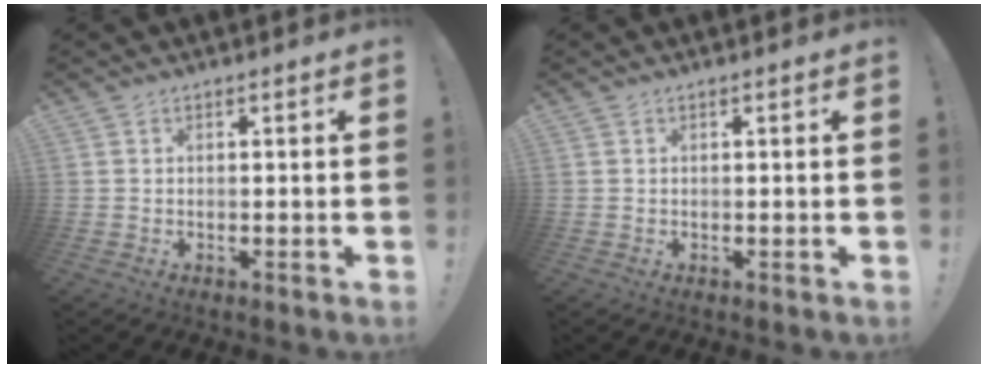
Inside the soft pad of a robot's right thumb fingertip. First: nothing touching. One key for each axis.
{"total": 0.0}